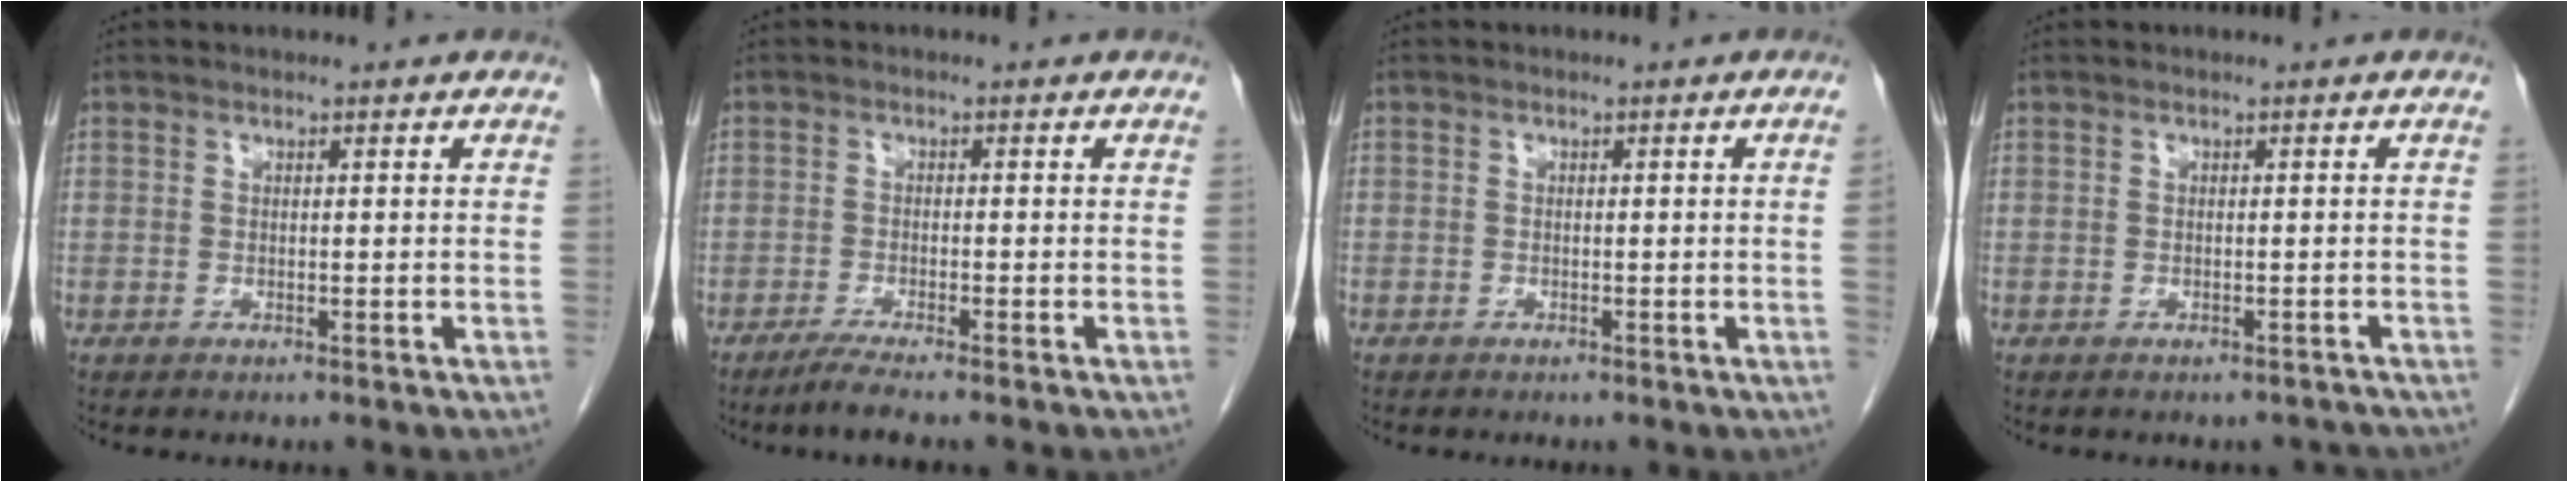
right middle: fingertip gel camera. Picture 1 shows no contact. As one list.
[{"total": 3.4, "force": [-2.7, -0.4, 2.0], "torque": [-0.042, -0.008, -0.052]}, {"total": 0.8, "force": [-0.1, -0.4, 0.7], "torque": [0.001, 0.002, -0.001]}, {"total": 3.5, "force": [-3.1, 1.5, 0.2], "torque": [0.004, 0.002, -0.033]}]